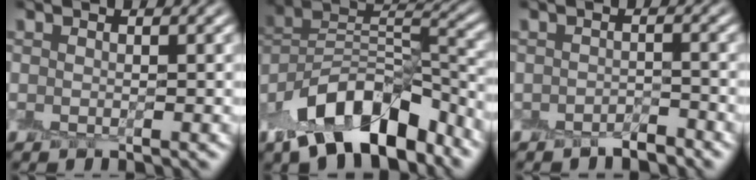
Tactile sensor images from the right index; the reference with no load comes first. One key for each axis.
{"total": 11.3, "fx": -7.5, "fy": 5.4, "fz": 6.4, "tx": -0.109, "ty": 0.027, "tz": -0.145}
{"total": 1.6, "fx": -1.6, "fy": 0.4, "fz": -0.1, "tx": 0.011, "ty": 0.009, "tz": -0.026}